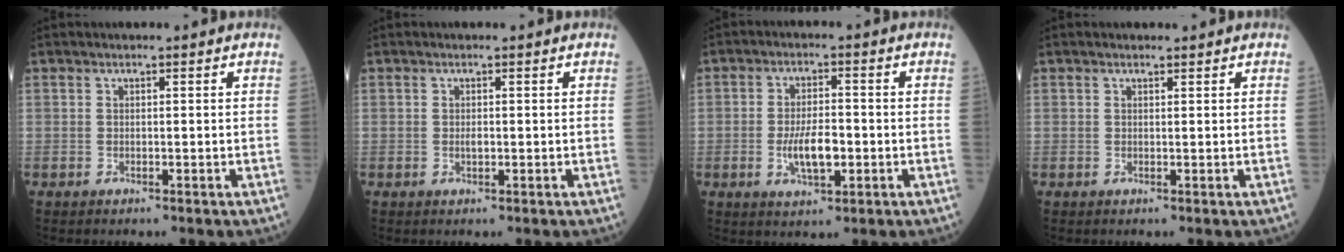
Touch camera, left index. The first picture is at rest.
{"total": 0.8, "force": [-0.4, 0.4, 0.6], "torque": [-0.012, -0.004, -0.004]}
{"total": 6.0, "force": [-1.7, 2.2, 5.3], "torque": [-0.104, -0.005, -0.028]}
{"total": 0.0}